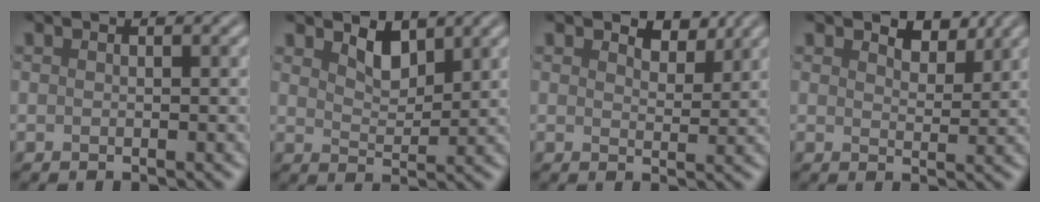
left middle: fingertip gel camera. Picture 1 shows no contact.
{"total": 2.2, "force": [1.9, 0.7, 0.8], "torque": [-0.022, -0.001, 0.040]}
{"total": 2.6, "force": [2.4, 0.7, 0.7], "torque": [-0.014, 0.000, 0.039]}
{"total": 2.9, "force": [2.6, 0.9, 0.9], "torque": [-0.016, 0.000, 0.039]}